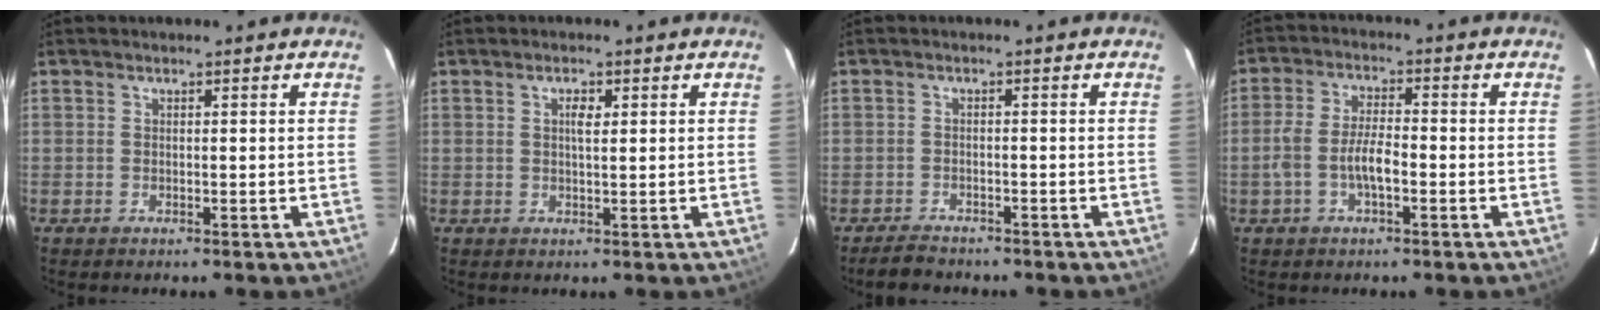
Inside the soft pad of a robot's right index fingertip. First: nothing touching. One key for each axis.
{"total": 2.2, "fx": 0.7, "fy": 0.8, "fz": 1.9, "tx": -0.032, "ty": 0.003, "tz": 0.012}
{"total": 3.6, "fx": -3.2, "fy": 1.6, "fz": 0.6, "tx": -0.020, "ty": 0.003, "tz": -0.051}
{"total": 6.0, "fx": -2.0, "fy": 2.0, "fz": 5.3, "tx": -0.111, "ty": 0.008, "tz": -0.038}